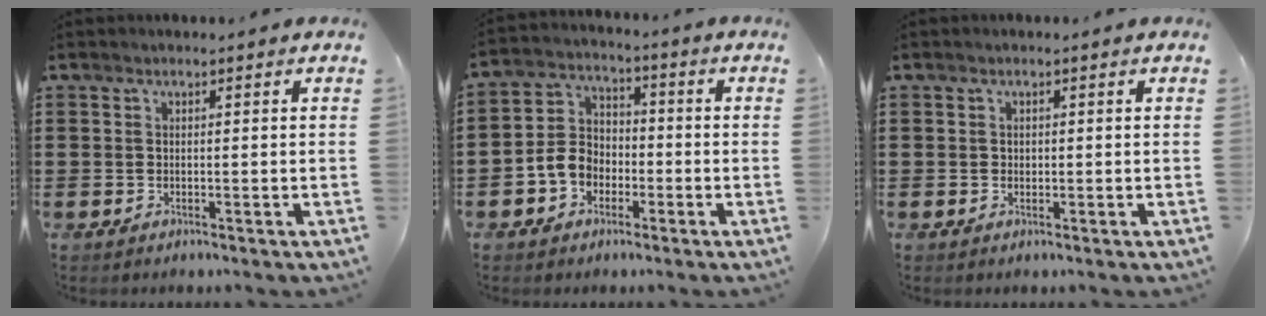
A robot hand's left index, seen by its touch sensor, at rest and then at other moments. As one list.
[{"total": 5.9, "force": [-2.7, 4.6, 2.5], "torque": [-0.073, 0.012, -0.057]}, {"total": 0.6, "force": [0.2, 0.5, 0.1], "torque": [-0.005, 0.004, 0.004]}]